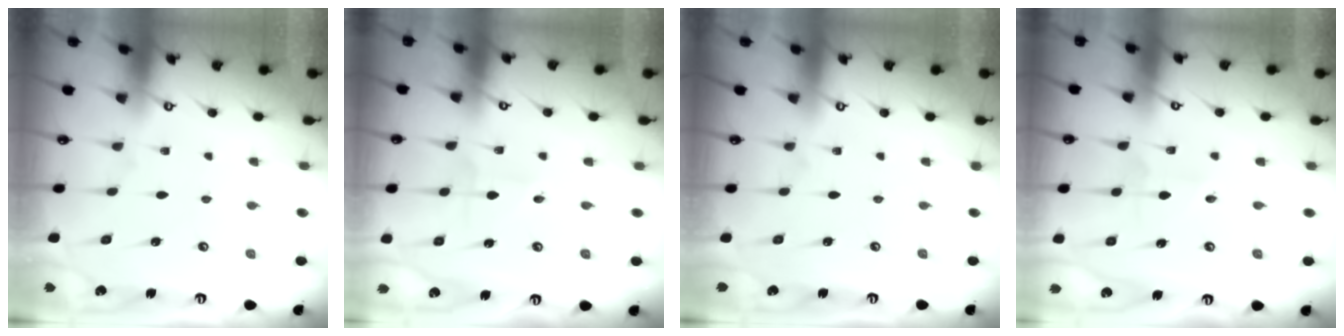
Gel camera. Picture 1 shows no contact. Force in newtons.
{"total": 1.8, "press": 1.8, "slide": 0.1}
{"total": 0.0}
{"total": 2.3, "press": 2.0, "slide": 1.0}